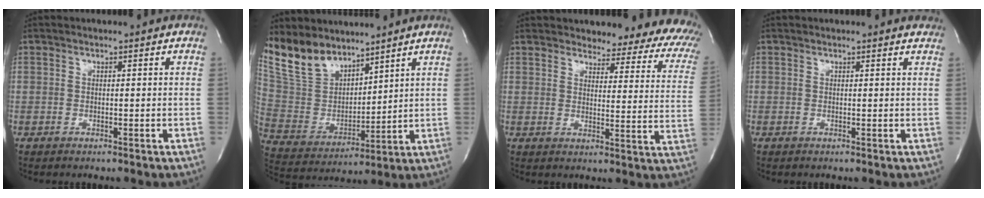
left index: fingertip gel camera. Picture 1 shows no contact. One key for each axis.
{"total": 12.3, "fx": 10.5, "fy": 5.3, "fz": 3.7, "tx": -0.092, "ty": 0.012, "tz": 0.221}
{"total": 17.4, "fx": 15.2, "fy": 4.9, "fz": 7.0, "tx": -0.065, "ty": -0.045, "tz": 0.156}
{"total": 3.8, "fx": 3.7, "fy": 0.5, "fz": 0.6, "tx": -0.008, "ty": 0.005, "tz": 0.027}